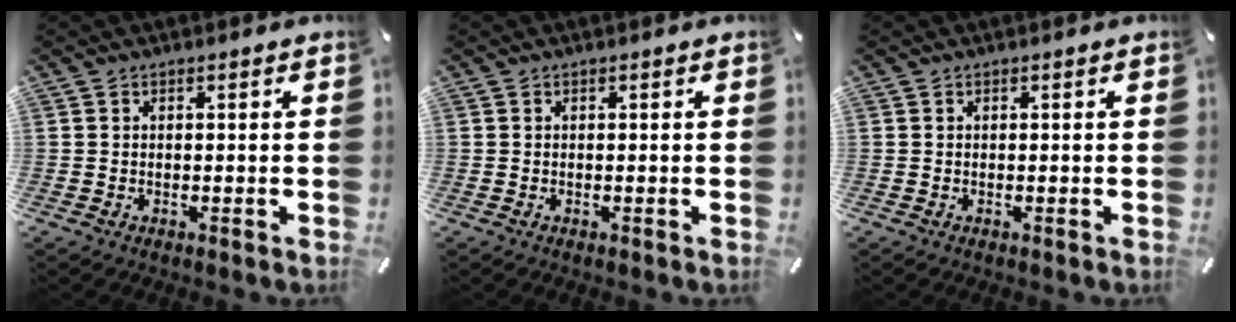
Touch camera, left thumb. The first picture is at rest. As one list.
[{"total": 0.0}, {"total": 0.0}]